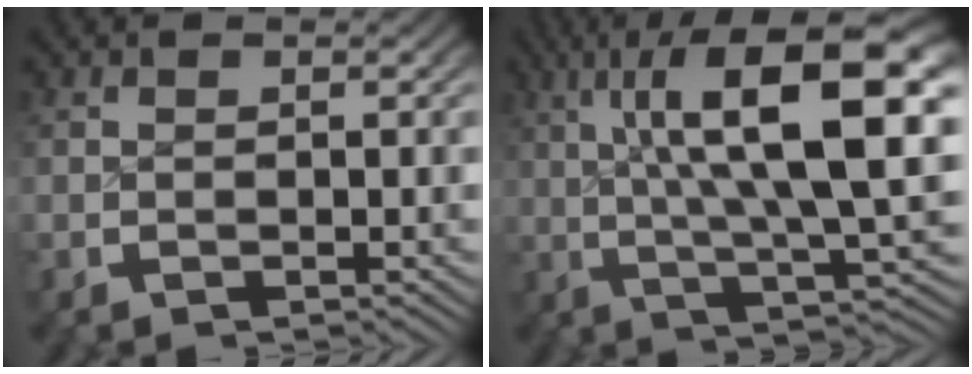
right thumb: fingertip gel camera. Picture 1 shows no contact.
{"total": 13.5, "force": [2.8, 5.7, 12.0], "torque": [-0.171, -0.017, 0.042]}